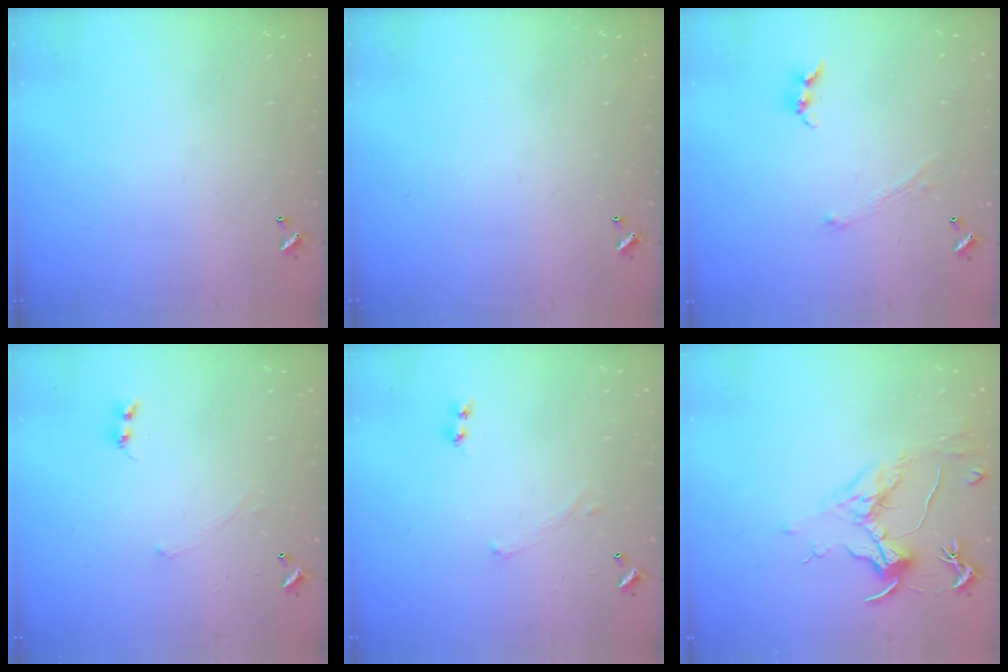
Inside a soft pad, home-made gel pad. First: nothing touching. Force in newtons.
{"total": 0.0}
{"total": 1.3, "press": 1.2, "slide": 0.5}
{"total": 0.7, "press": 0.4, "slide": 0.5}
{"total": 0.7, "press": 0.7, "slide": 0.3}
{"total": 1.6, "press": 1.4, "slide": 0.7}